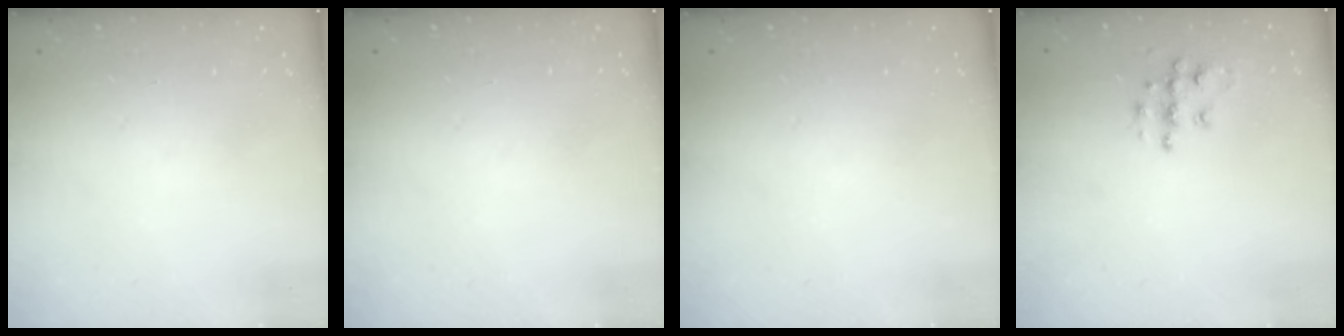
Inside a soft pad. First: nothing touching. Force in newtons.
{"total": 0.0}
{"total": 0.0}
{"total": 9.9, "press": 9.9, "slide": 0.7}